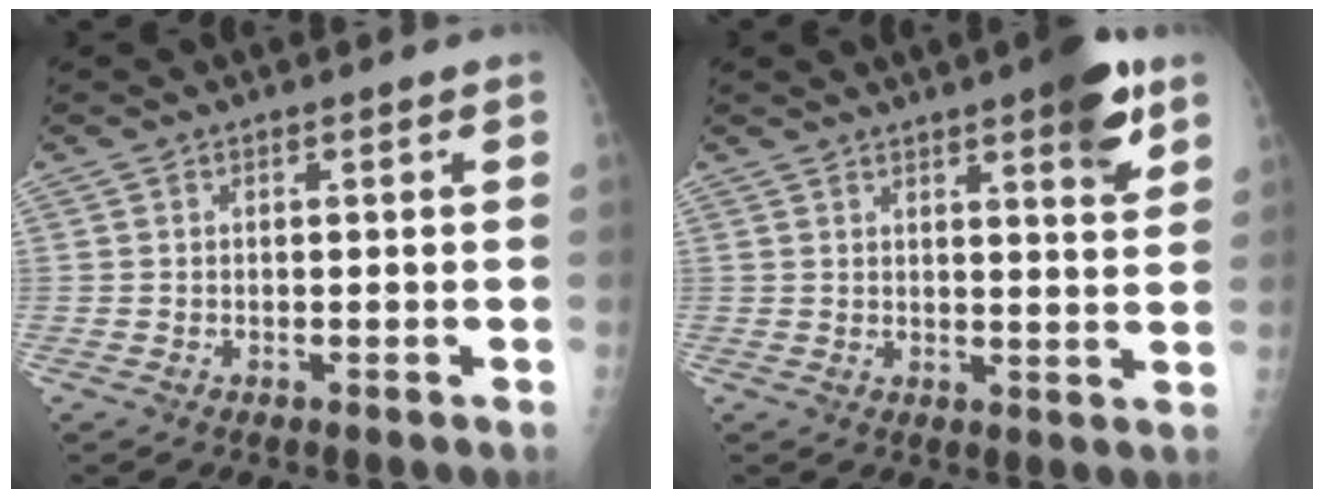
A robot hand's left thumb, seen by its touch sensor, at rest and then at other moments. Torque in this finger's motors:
{"motor_torque": [1.21, 0.59, 0.57, -0.69, 0.06]}